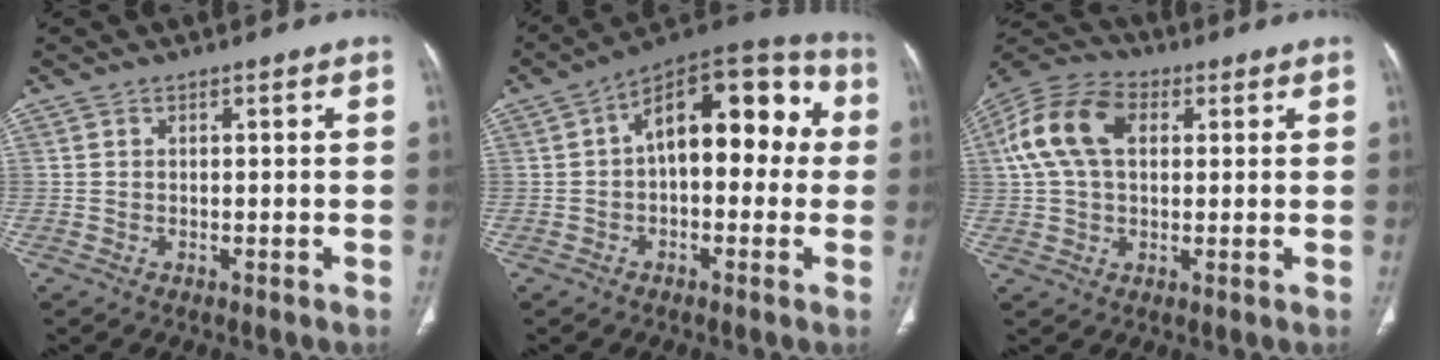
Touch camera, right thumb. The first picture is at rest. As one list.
[{"total": 17.5, "force": [1.9, 9.5, 14.7], "torque": [-0.164, 0.050, 0.017]}, {"total": 13.6, "force": [3.2, 8.8, 9.9], "torque": [-0.197, 0.028, 0.053]}]